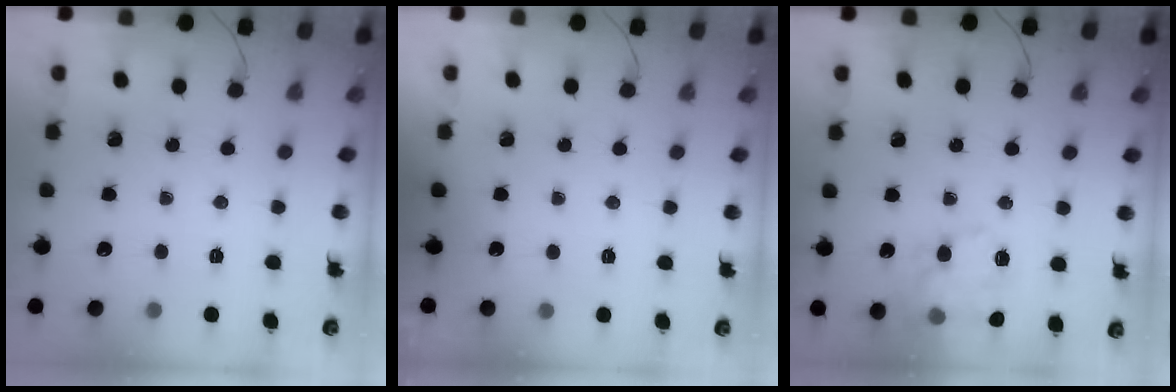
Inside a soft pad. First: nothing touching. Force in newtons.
{"total": 1.6, "press": 1.6, "slide": 0.2}
{"total": 15.9, "press": 15.8, "slide": 1.8}